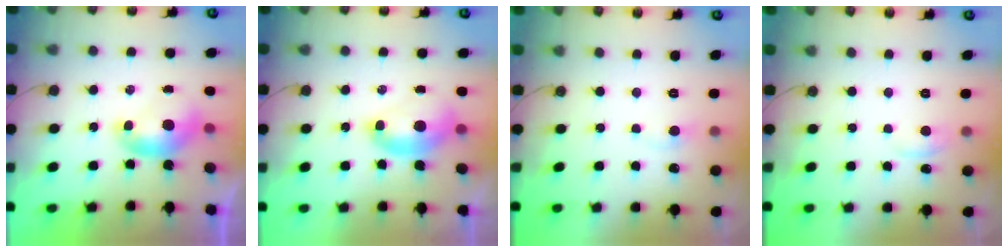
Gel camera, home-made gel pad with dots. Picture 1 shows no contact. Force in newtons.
{"total": 2.6, "press": 2.6, "slide": 0.5}
{"total": 0.6, "press": 0.2, "slide": 0.5}
{"total": 1.7, "press": 1.6, "slide": 0.6}